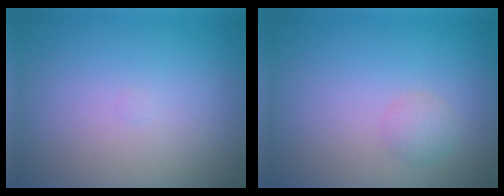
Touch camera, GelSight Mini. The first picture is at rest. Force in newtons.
{"total": 1.3, "press": 1.3, "slide": 0.1}